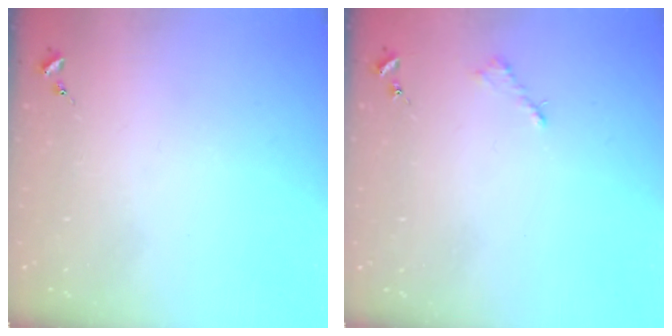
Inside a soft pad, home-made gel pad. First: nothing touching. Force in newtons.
{"total": 2.6, "press": 2.5, "slide": 0.3}